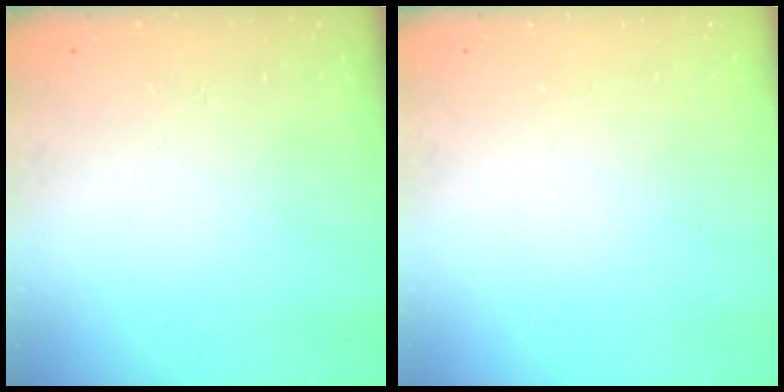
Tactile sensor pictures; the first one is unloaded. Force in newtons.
{"total": 0.0}